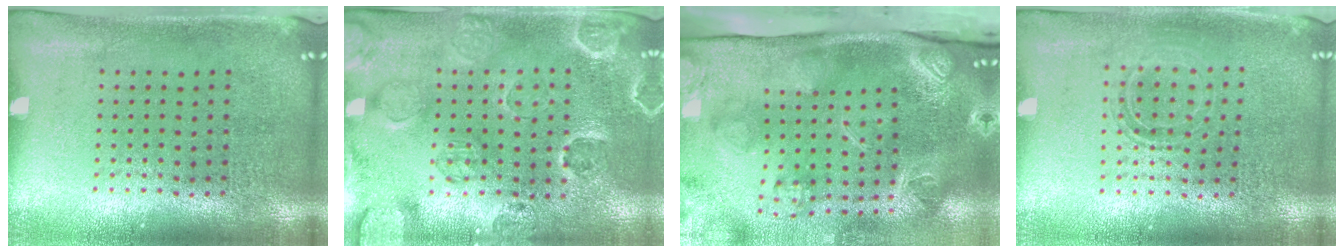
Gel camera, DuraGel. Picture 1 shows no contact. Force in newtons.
{"total": 2.5, "press": 2.3, "slide": 1.0}
{"total": 4.6, "press": 3.2, "slide": 3.3}
{"total": 1.2, "press": 1.1, "slide": 0.6}